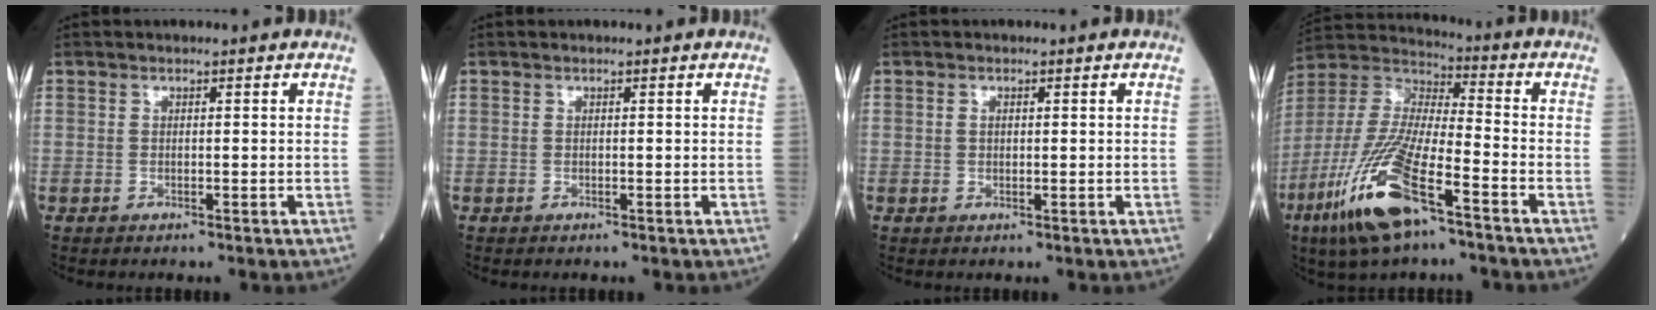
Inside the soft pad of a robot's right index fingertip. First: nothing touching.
{"total": 0.0}
{"total": 0.7, "force": [0.2, 0.4, 0.6], "torque": [-0.015, -0.001, 0.004]}
{"total": 18.3, "force": [-9.5, 3.9, 15.1], "torque": [-0.350, -0.040, -0.181]}